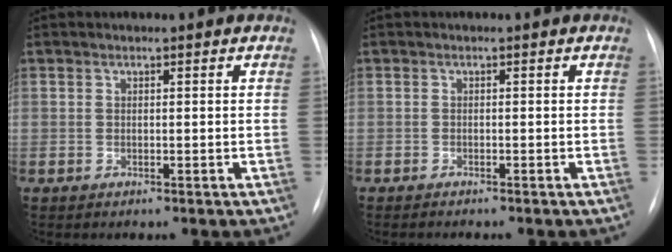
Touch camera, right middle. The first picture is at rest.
{"total": 1.7, "force": [-1.5, 0.1, 0.7], "torque": [-0.011, -0.004, -0.019]}